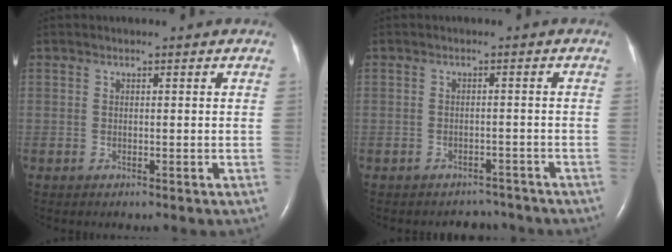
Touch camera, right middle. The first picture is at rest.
{"total": 3.8, "force": [-3.4, 1.6, -0.3], "torque": [0.000, 0.008, -0.045]}